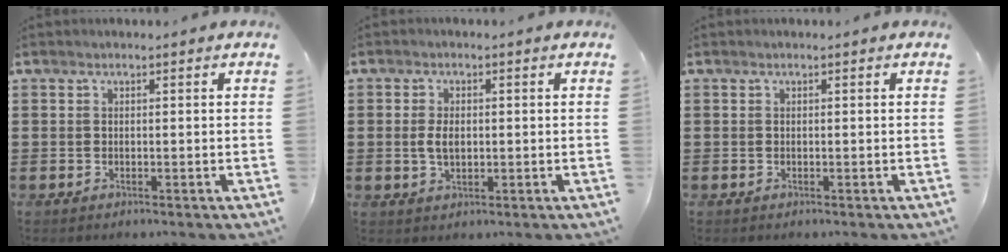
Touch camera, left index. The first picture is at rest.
{"total": 3.1, "force": [0.0, 1.8, 2.5], "torque": [-0.060, 0.003, -0.003]}
{"total": 0.0}